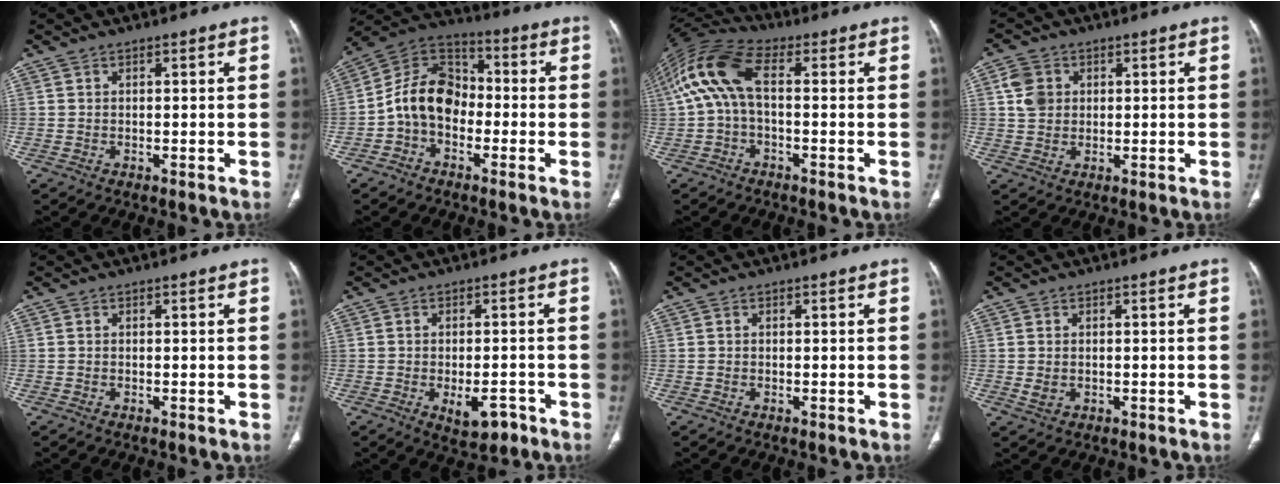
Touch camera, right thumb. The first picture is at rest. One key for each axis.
{"total": 11.8, "fx": -2.5, "fy": 8.8, "fz": 7.4, "tx": -0.114, "ty": 0.046, "tz": -0.062}
{"total": 12.0, "fx": 0.6, "fy": 5.9, "fz": 10.4, "tx": -0.226, "ty": 0.040, "tz": 0.001}
{"total": 5.2, "fx": 1.2, "fy": 4.2, "fz": 2.7, "tx": -0.039, "ty": 0.001, "tz": 0.021}
{"total": 0.0}
{"total": 5.8, "fx": -2.7, "fy": 2.9, "fz": 4.3, "tx": -0.053, "ty": 0.010, "tz": -0.030}
{"total": 0.0}
{"total": 2.0, "fx": -0.1, "fy": 1.5, "fz": 1.3, "tx": -0.027, "ty": -0.001, "tz": 0.002}